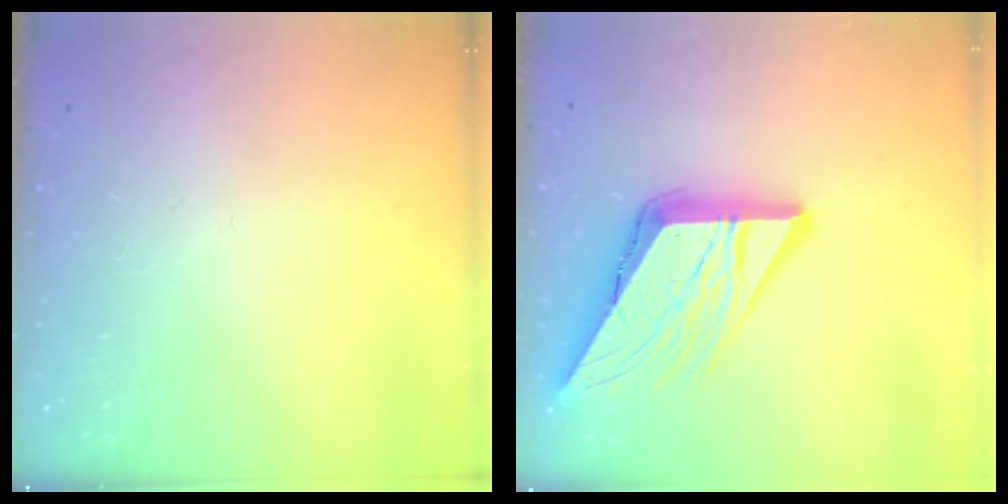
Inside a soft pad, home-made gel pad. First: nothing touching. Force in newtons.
{"total": 16.6, "press": 16.5, "slide": 1.7}